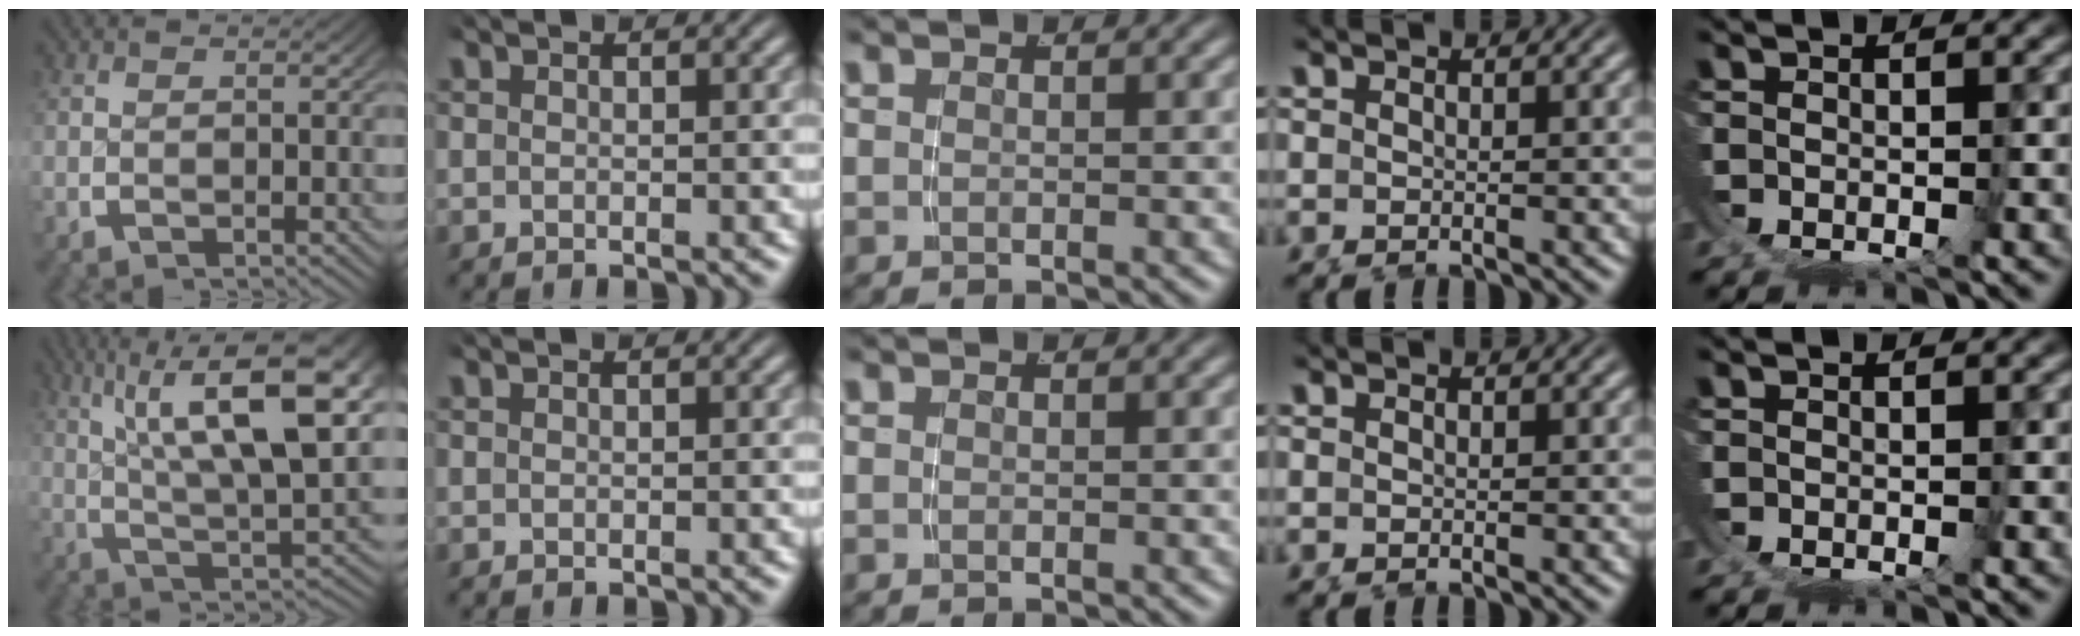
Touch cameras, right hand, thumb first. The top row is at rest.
{"thumb": {"total": 12.8, "force": [3.1, 5.8, 10.9], "torque": [-0.151, -0.009, 0.046]}}